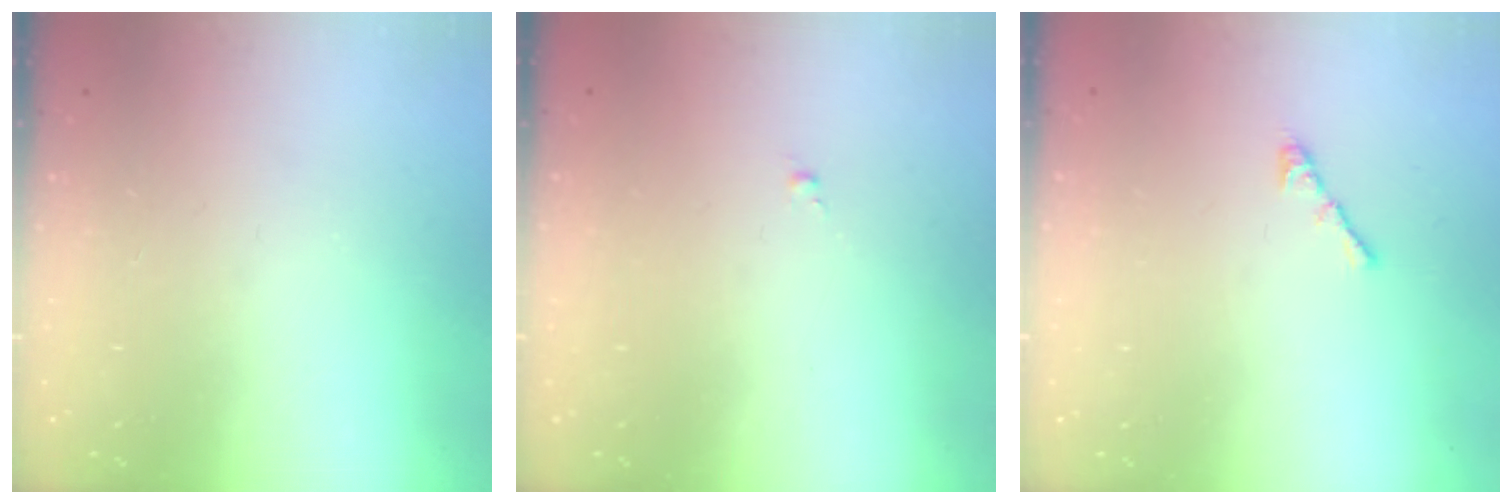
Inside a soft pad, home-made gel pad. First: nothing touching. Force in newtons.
{"total": 0.0}
{"total": 3.0, "press": 2.9, "slide": 0.8}